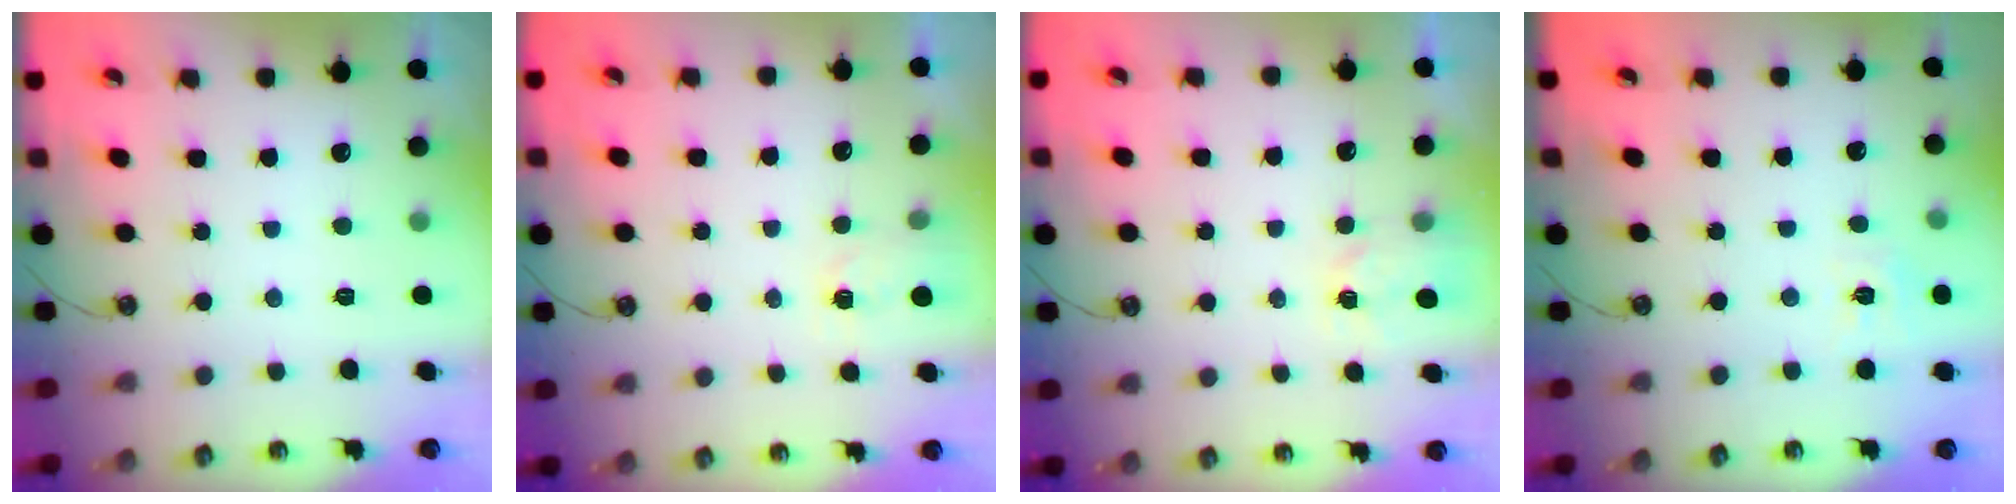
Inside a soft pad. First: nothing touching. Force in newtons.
{"total": 1.3, "press": 1.2, "slide": 0.2}
{"total": 3.0, "press": 3.0, "slide": 0.3}
{"total": 4.9, "press": 4.9, "slide": 0.4}